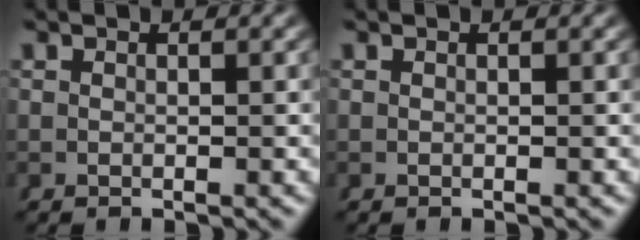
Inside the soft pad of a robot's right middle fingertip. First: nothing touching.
{"total": 0.0}